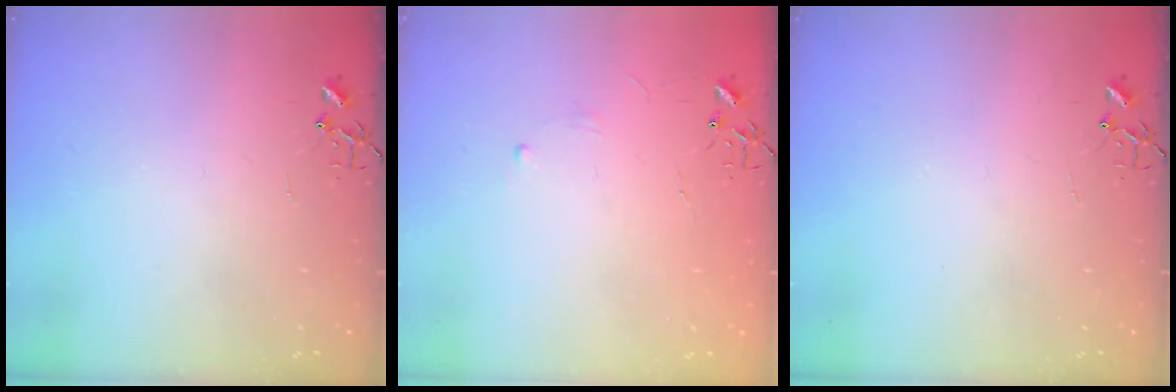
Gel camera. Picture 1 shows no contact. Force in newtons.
{"total": 2.9, "press": 2.8, "slide": 0.5}
{"total": 0.0}